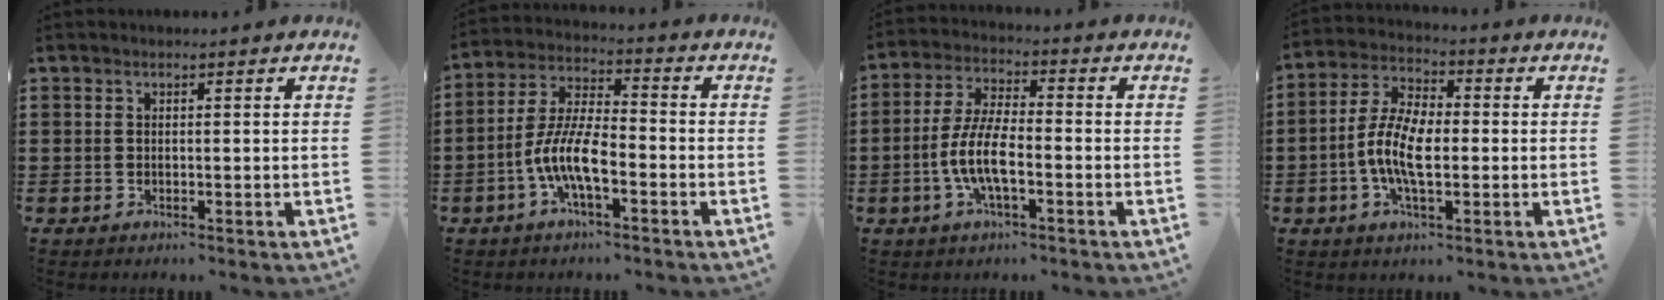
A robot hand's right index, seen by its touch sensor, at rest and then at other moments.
{"total": 8.8, "force": [-3.4, 3.0, 7.6], "torque": [-0.182, -0.009, -0.072]}
{"total": 7.6, "force": [-2.5, 2.3, 6.9], "torque": [-0.163, -0.014, -0.054]}
{"total": 8.3, "force": [-1.7, 3.8, 7.2], "torque": [-0.166, -0.003, -0.038]}